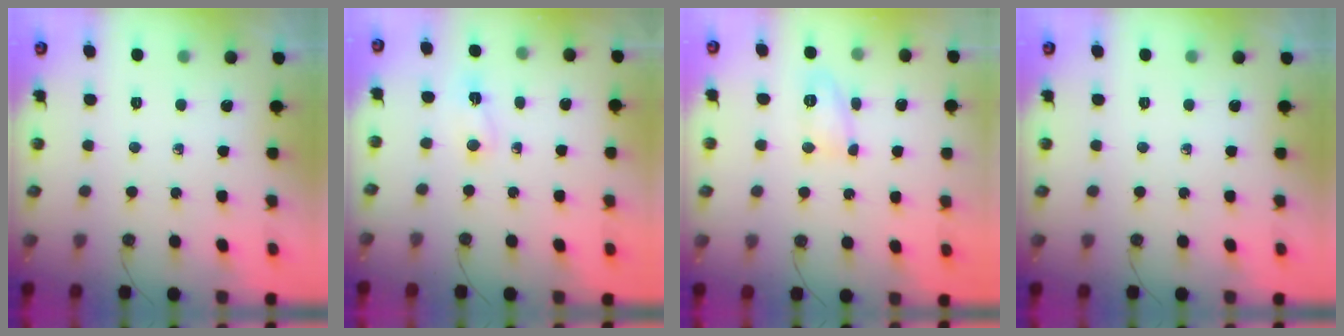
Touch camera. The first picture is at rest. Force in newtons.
{"total": 2.4, "press": 2.3, "slide": 0.7}
{"total": 8.9, "press": 7.6, "slide": 4.5}
{"total": 0.0}